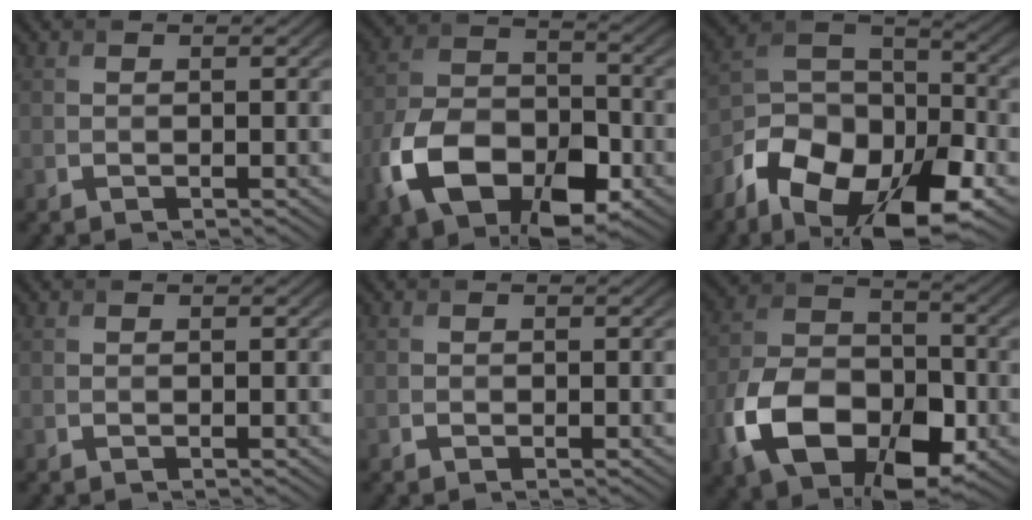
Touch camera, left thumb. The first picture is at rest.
{"total": 13.5, "force": [-6.3, 8.1, 8.8], "torque": [-0.203, -0.020, -0.121]}
{"total": 16.9, "force": [-9.7, 9.3, 10.2], "torque": [-0.222, -0.038, -0.171]}
{"total": 0.0}
{"total": 0.0}
{"total": 14.8, "force": [-6.3, 9.2, 9.7], "torque": [-0.215, -0.029, -0.123]}